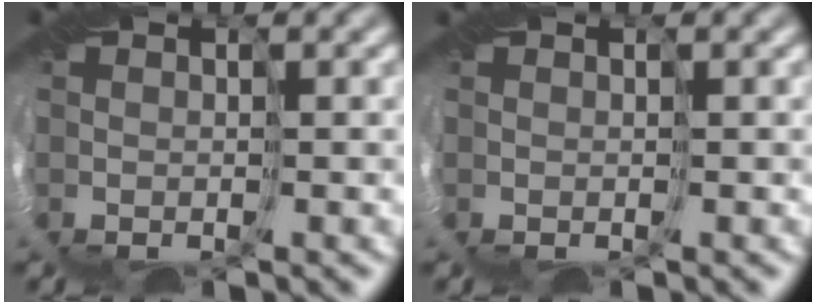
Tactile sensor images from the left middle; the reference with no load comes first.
{"total": 0.0}